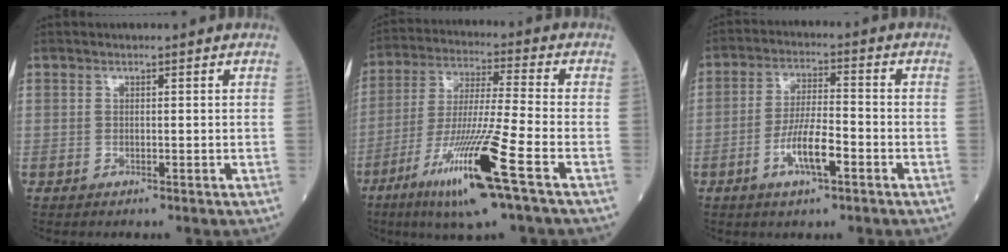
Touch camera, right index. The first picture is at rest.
{"total": 15.4, "force": [-7.5, -0.6, 13.4], "torque": [-0.271, -0.033, -0.138]}
{"total": 7.3, "force": [-3.1, 1.5, 6.5], "torque": [-0.123, 0.001, -0.056]}